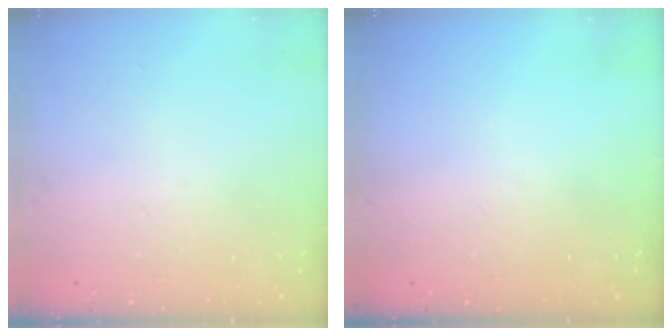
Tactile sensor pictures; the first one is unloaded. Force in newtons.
{"total": 0.0}